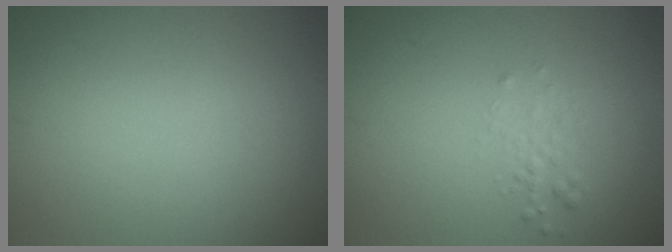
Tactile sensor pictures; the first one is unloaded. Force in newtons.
{"total": 1.0, "press": 1.0, "slide": 0.1}